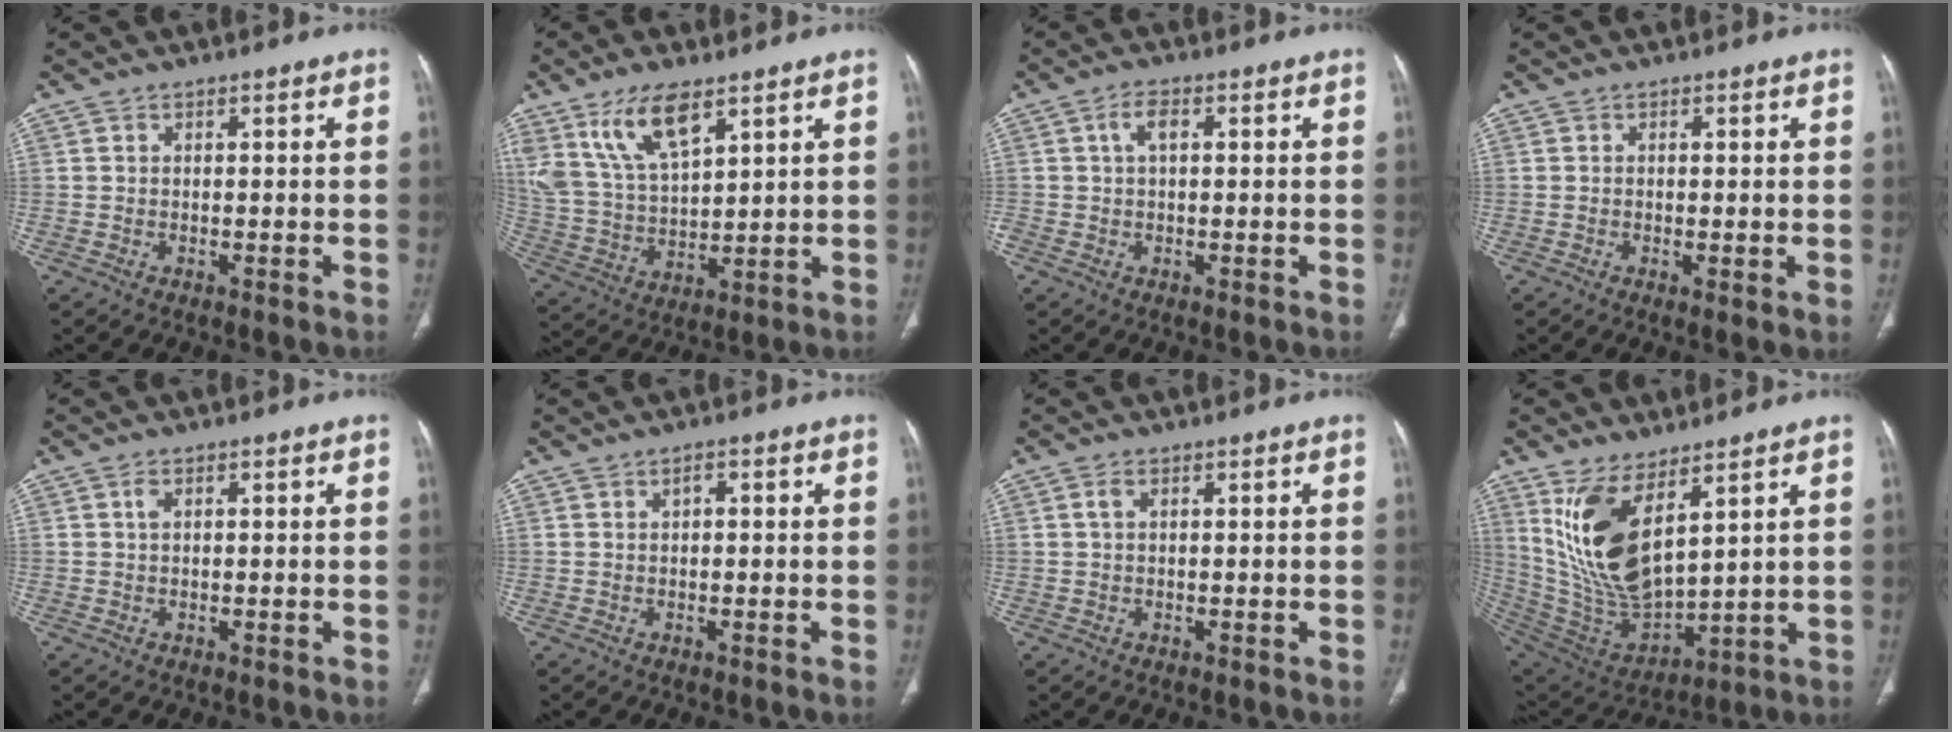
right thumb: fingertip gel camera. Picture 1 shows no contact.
{"total": 13.3, "force": [7.9, 5.7, 9.1], "torque": [-0.169, -0.028, 0.165]}
{"total": 3.2, "force": [0.8, 1.7, 2.6], "torque": [-0.054, 0.012, 0.016]}
{"total": 1.3, "force": [-0.1, 0.3, 1.3], "torque": [-0.024, -0.006, -0.001]}
{"total": 1.5, "force": [0.6, 0.9, 1.1], "torque": [-0.021, 0.005, 0.012]}
{"total": 1.5, "force": [0.5, 0.8, 1.1], "torque": [-0.018, 0.004, 0.009]}
{"total": 1.6, "force": [0.6, 0.8, 1.2], "torque": [-0.029, 0.007, 0.015]}
{"total": 17.1, "force": [7.6, 7.6, 13.3], "torque": [-0.248, -0.041, 0.176]}